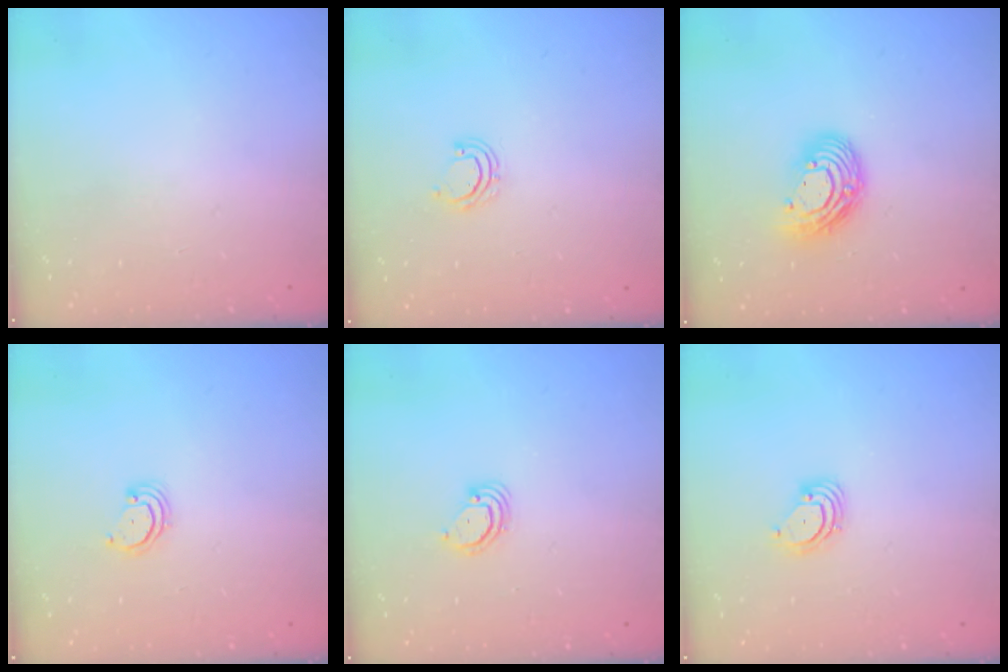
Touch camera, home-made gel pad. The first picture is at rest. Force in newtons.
{"total": 3.5, "press": 3.5, "slide": 0.3}
{"total": 11.8, "press": 11.8, "slide": 0.8}
{"total": 2.3, "press": 2.2, "slide": 0.2}
{"total": 2.9, "press": 2.9, "slide": 0.3}
{"total": 3.6, "press": 3.6, "slide": 0.3}